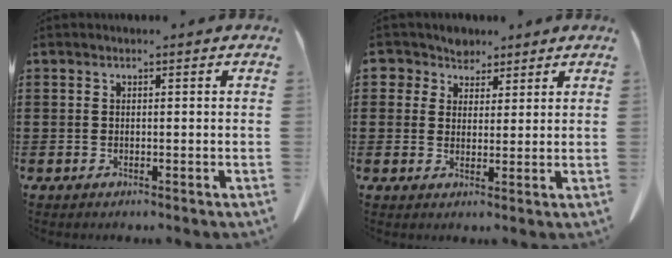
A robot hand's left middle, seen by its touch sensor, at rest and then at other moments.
{"total": 4.2, "force": [3.0, 2.9, 0.5], "torque": [-0.032, 0.004, 0.054]}